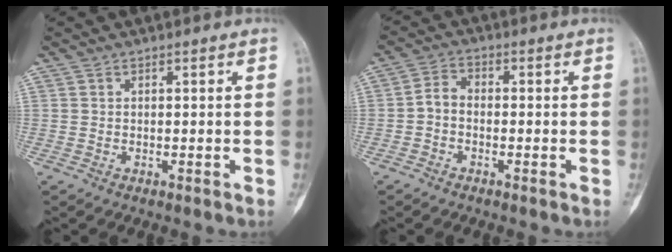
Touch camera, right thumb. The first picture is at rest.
{"total": 2.9, "force": [-1.0, 2.0, 1.8], "torque": [-0.028, 0.016, -0.030]}